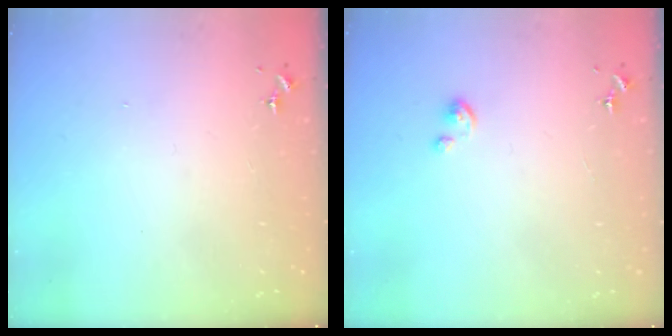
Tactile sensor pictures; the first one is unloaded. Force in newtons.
{"total": 1.9, "press": 1.9, "slide": 0.2}